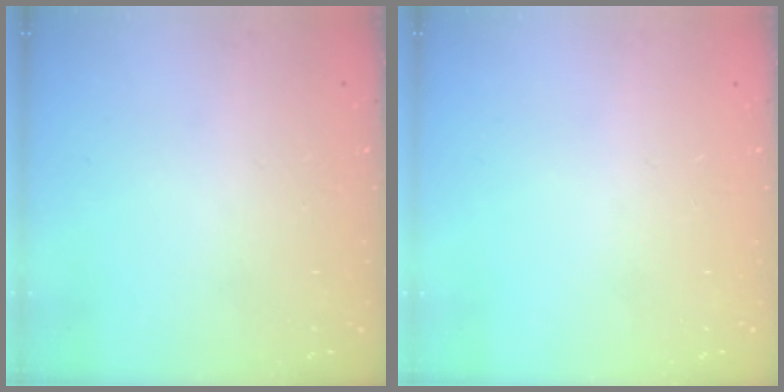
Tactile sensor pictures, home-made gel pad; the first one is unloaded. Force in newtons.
{"total": 0.0}